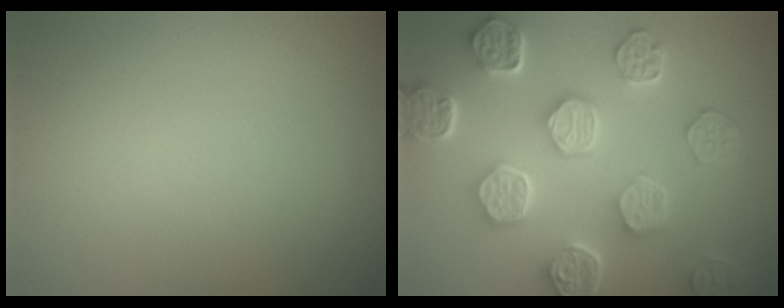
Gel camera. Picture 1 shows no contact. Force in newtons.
{"total": 7.7, "press": 5.8, "slide": 5.1}